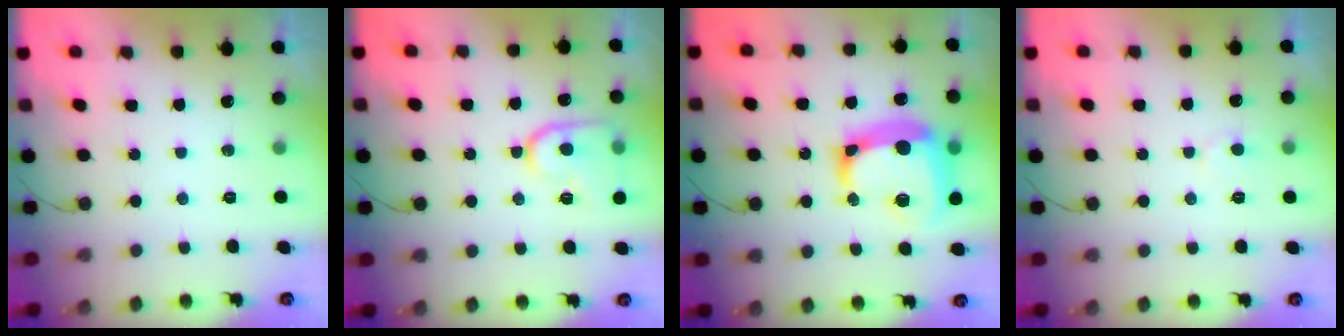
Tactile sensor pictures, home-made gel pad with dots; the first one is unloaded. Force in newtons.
{"total": 12.5, "press": 12.5, "slide": 1.3}
{"total": 19.0, "press": 18.8, "slide": 2.2}
{"total": 5.6, "press": 5.6, "slide": 0.3}